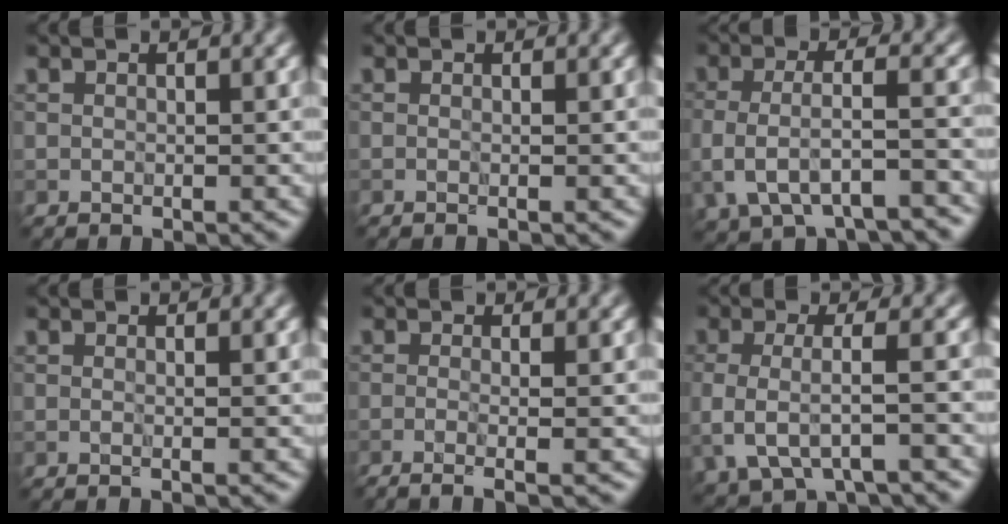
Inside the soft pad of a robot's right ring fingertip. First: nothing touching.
{"total": 1.0, "force": [-0.1, 0.5, 0.9], "torque": [-0.009, -0.007, -0.009]}
{"total": 5.9, "force": [-2.0, 2.7, 4.9], "torque": [-0.095, -0.003, -0.036]}
{"total": 1.6, "force": [0.0, 0.8, 1.4], "torque": [-0.007, -0.004, -0.021]}
{"total": 4.5, "force": [-0.7, 2.1, 3.9], "torque": [-0.031, 0.006, -0.031]}
{"total": 4.2, "force": [-0.8, 1.6, 3.8], "torque": [-0.081, -0.013, -0.011]}